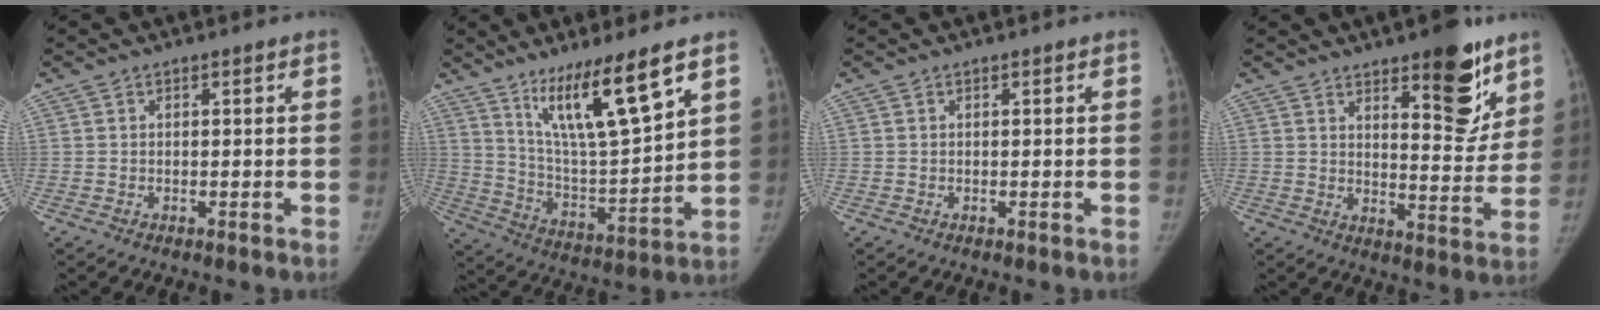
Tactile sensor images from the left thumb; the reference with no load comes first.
{"total": 16.3, "force": [10.1, 2.6, 12.5], "torque": [-0.207, -0.065, 0.195]}
{"total": 0.0}
{"total": 14.2, "force": [8.5, 5.2, 10.1], "torque": [-0.092, -0.056, 0.122]}